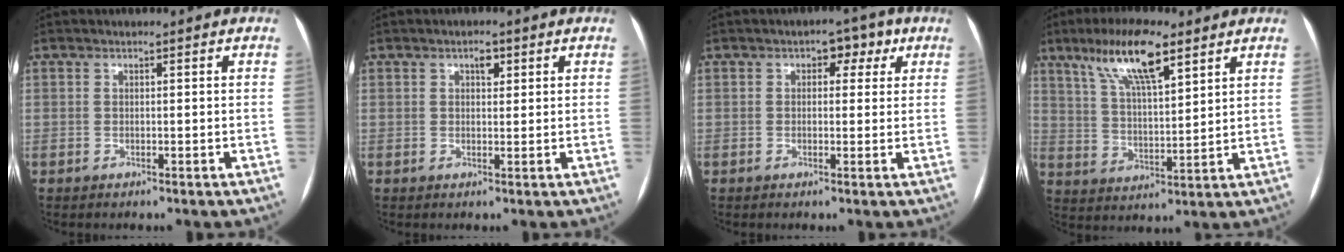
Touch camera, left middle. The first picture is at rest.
{"total": 1.9, "force": [0.9, 1.0, 1.3], "torque": [-0.021, 0.005, 0.015]}
{"total": 3.7, "force": [1.5, 2.3, 2.5], "torque": [-0.024, 0.020, 0.016]}
{"total": 11.6, "force": [7.4, 2.4, 8.7], "torque": [-0.167, 0.013, 0.135]}